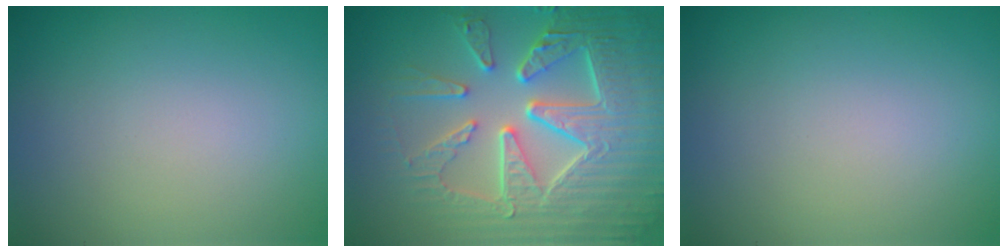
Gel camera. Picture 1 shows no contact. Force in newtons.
{"total": 8.8, "press": 6.4, "slide": 6.0}
{"total": 0.0}